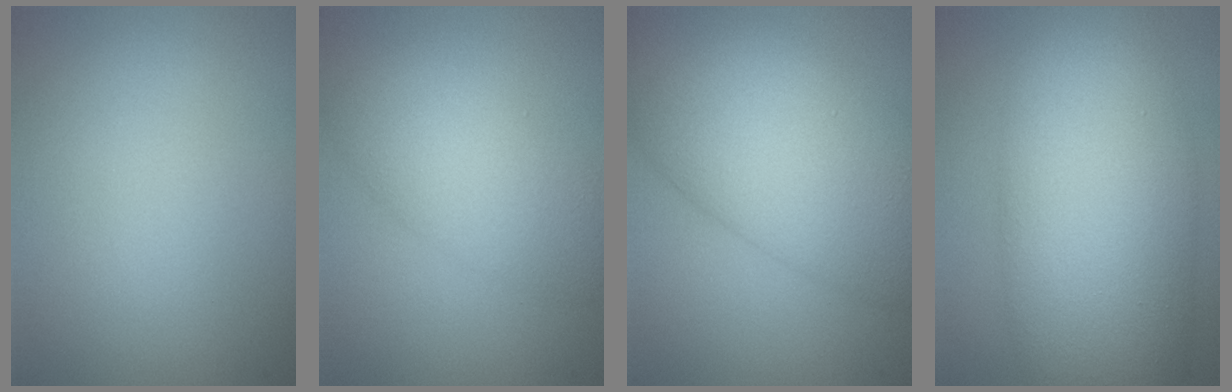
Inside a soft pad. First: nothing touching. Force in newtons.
{"total": 4.5, "press": 4.5, "slide": 0.2}
{"total": 9.8, "press": 9.7, "slide": 0.2}
{"total": 11.3, "press": 11.3, "slide": 0.3}